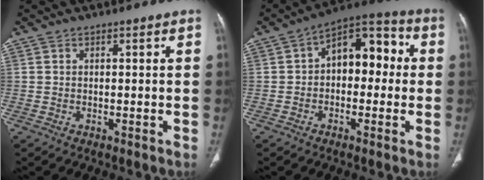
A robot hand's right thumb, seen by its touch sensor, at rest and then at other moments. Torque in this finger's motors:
{"motor_torque": [0.09, 0.81, -0.19, -0.19, 0.15]}